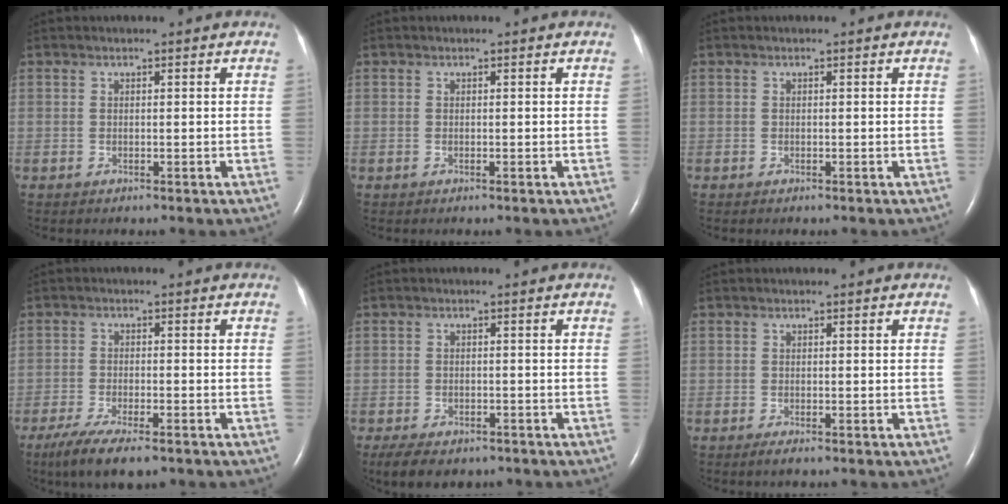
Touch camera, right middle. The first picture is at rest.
{"total": 0.0}
{"total": 0.0}
{"total": 8.7, "force": [-6.2, 2.1, 5.8], "torque": [-0.101, -0.019, -0.097]}
{"total": 7.6, "force": [-5.7, 3.5, 3.6], "torque": [-0.057, -0.006, -0.078]}
{"total": 1.0, "force": [-0.7, 0.1, 0.7], "torque": [-0.020, -0.004, -0.012]}